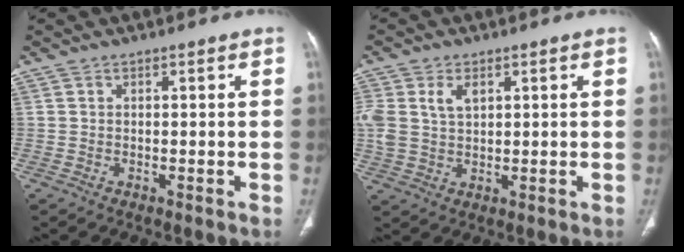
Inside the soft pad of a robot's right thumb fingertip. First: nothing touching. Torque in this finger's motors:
{"motor_torque": [0.10, 0.11, 0.42, 0.53, 0.07]}